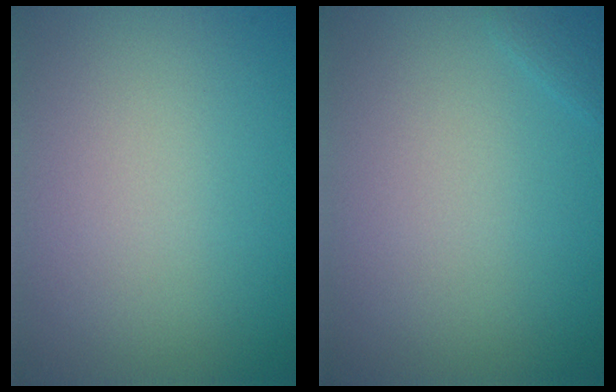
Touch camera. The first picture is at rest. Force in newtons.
{"total": 0.7, "press": 0.7, "slide": 0.1}